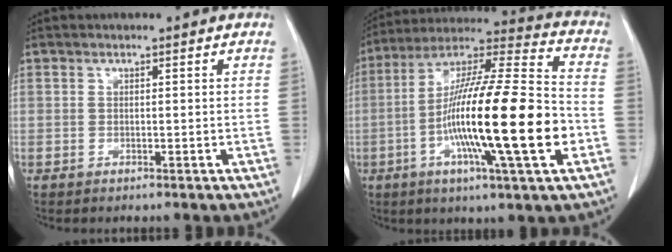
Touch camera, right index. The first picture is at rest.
{"total": 22.9, "force": [-5.2, 1.3, 22.3], "torque": [-0.386, -0.014, -0.095]}